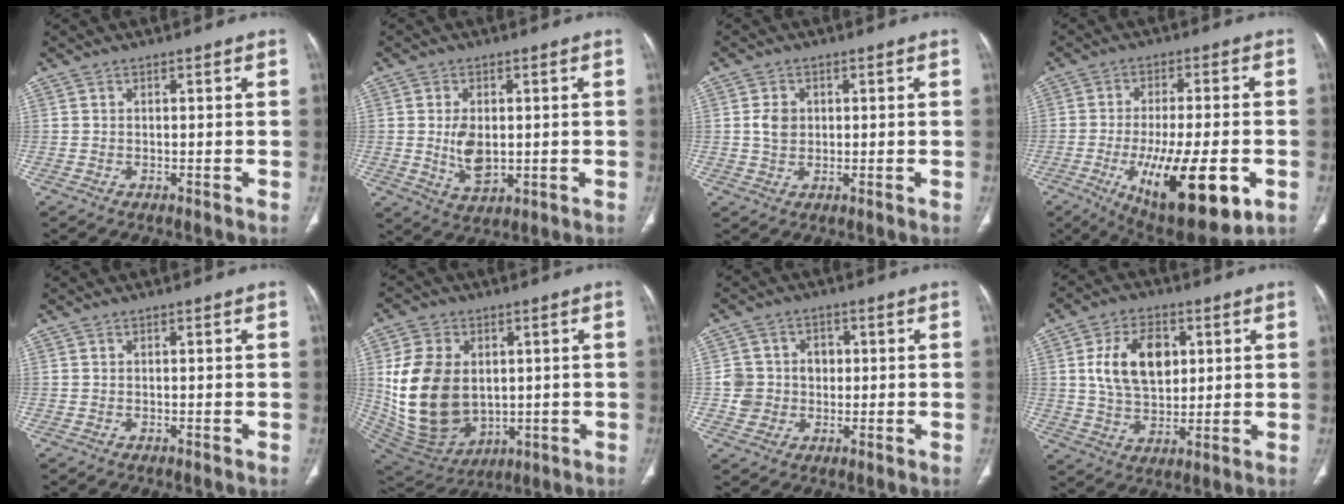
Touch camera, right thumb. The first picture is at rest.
{"total": 6.8, "force": [0.0, 4.2, 5.3], "torque": [-0.089, -0.009, 0.012]}
{"total": 3.5, "force": [0.5, 2.9, 2.0], "torque": [-0.025, 0.002, 0.011]}
{"total": 20.3, "force": [-6.7, 6.8, 18.0], "torque": [-0.274, -0.008, -0.087]}
{"total": 0.0}
{"total": 19.4, "force": [1.6, 14.2, 13.2], "torque": [-0.230, -0.015, 0.059]}
{"total": 7.2, "force": [0.0, 6.9, 1.8], "torque": [0.004, 0.014, 0.001]}
{"total": 13.0, "force": [3.1, 8.5, 9.4], "torque": [-0.132, -0.004, 0.058]}